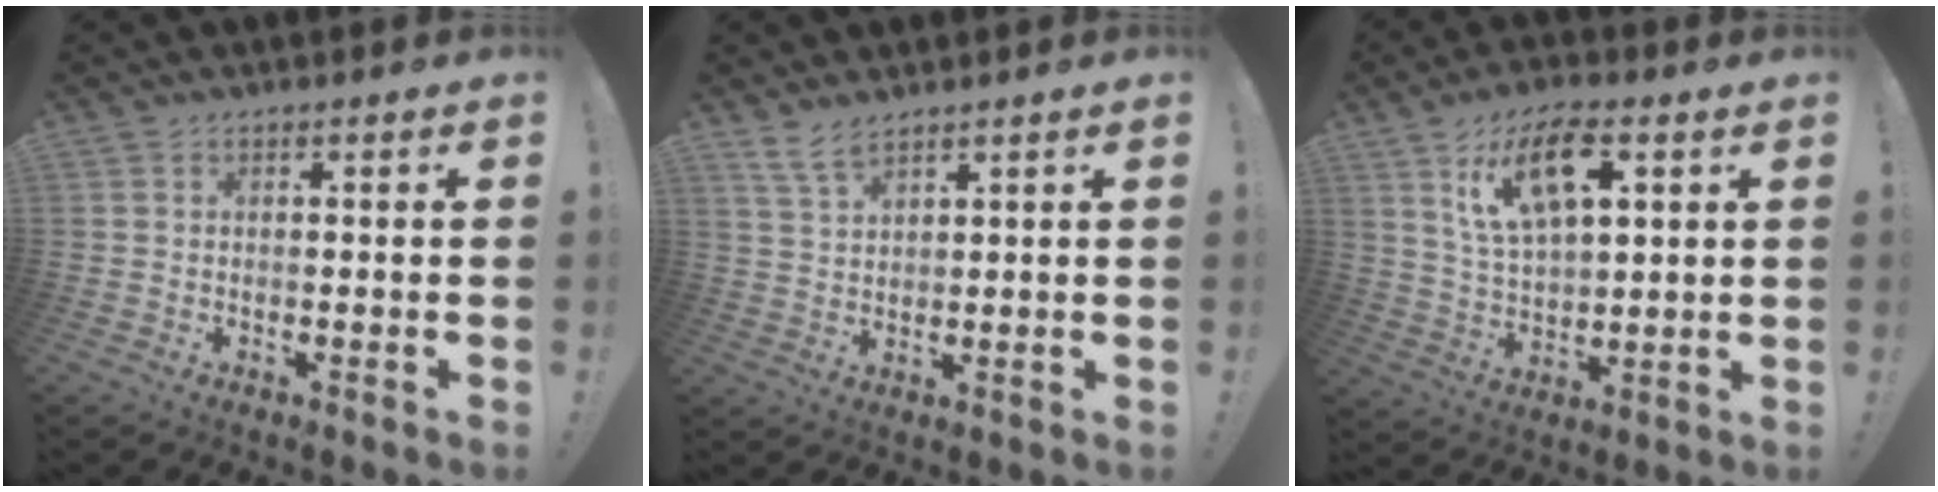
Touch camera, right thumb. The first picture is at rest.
{"total": 5.1, "force": [4.3, 1.6, 2.3], "torque": [-0.049, -0.019, 0.082]}
{"total": 14.2, "force": [6.9, 6.5, 10.5], "torque": [-0.186, -0.011, 0.122]}